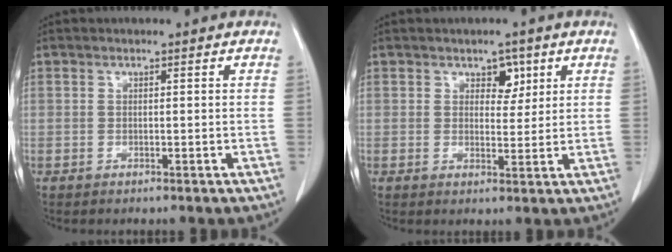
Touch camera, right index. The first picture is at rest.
{"total": 3.1, "force": [1.6, 2.0, 1.8], "torque": [-0.018, 0.001, 0.024]}